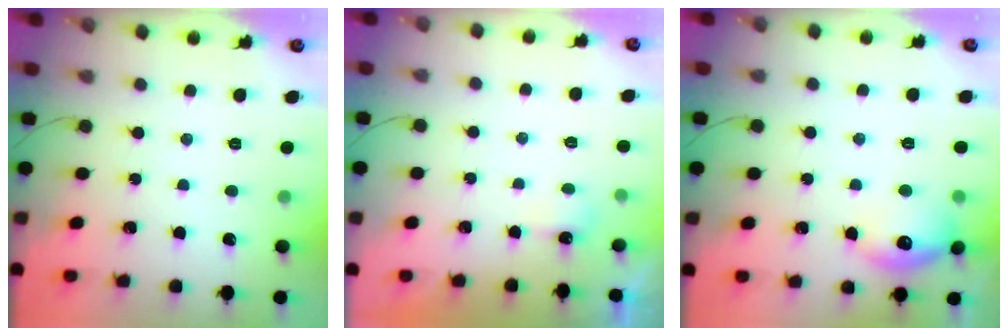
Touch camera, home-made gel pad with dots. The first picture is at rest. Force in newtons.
{"total": 2.3, "press": 2.2, "slide": 0.6}
{"total": 12.5, "press": 12.5, "slide": 0.7}